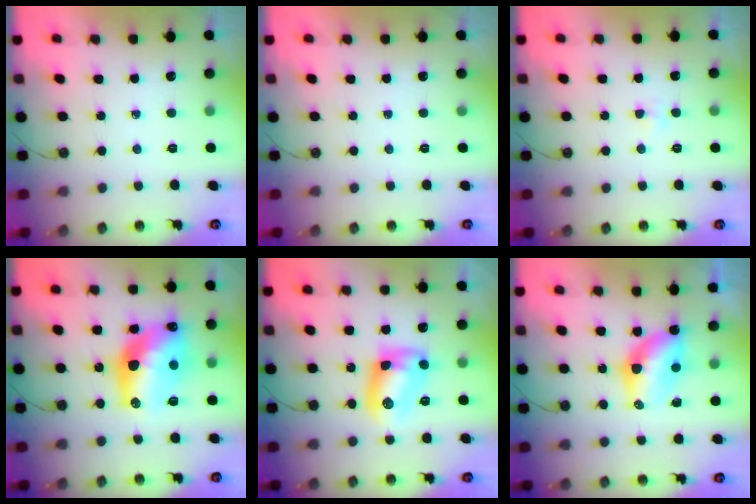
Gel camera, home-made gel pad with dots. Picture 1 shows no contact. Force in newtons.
{"total": 0.0}
{"total": 2.1, "press": 2.0, "slide": 0.3}
{"total": 17.9, "press": 17.9, "slide": 1.0}
{"total": 10.9, "press": 10.2, "slide": 3.9}
{"total": 9.0, "press": 9.0, "slide": 0.8}